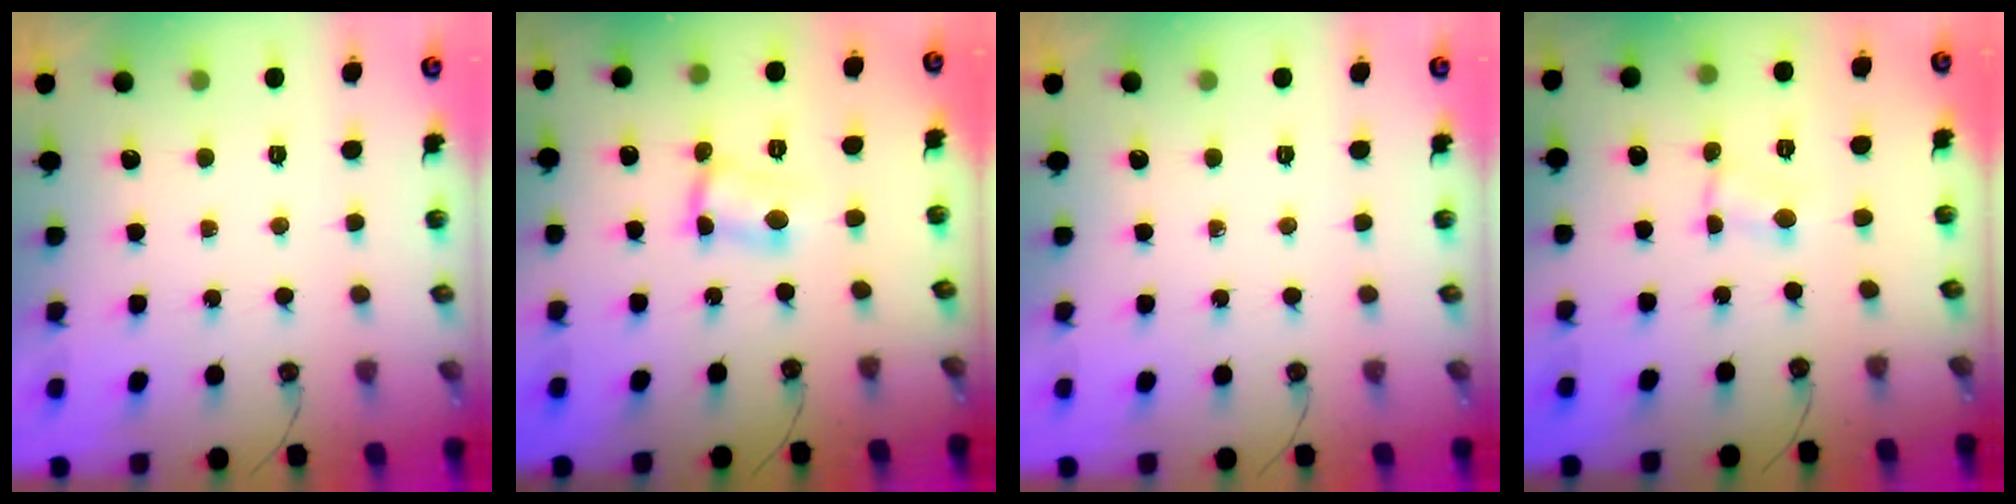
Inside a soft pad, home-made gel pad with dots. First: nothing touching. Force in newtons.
{"total": 2.3, "press": 2.2, "slide": 0.6}
{"total": 0.0}
{"total": 0.8, "press": 0.8, "slide": 0.1}